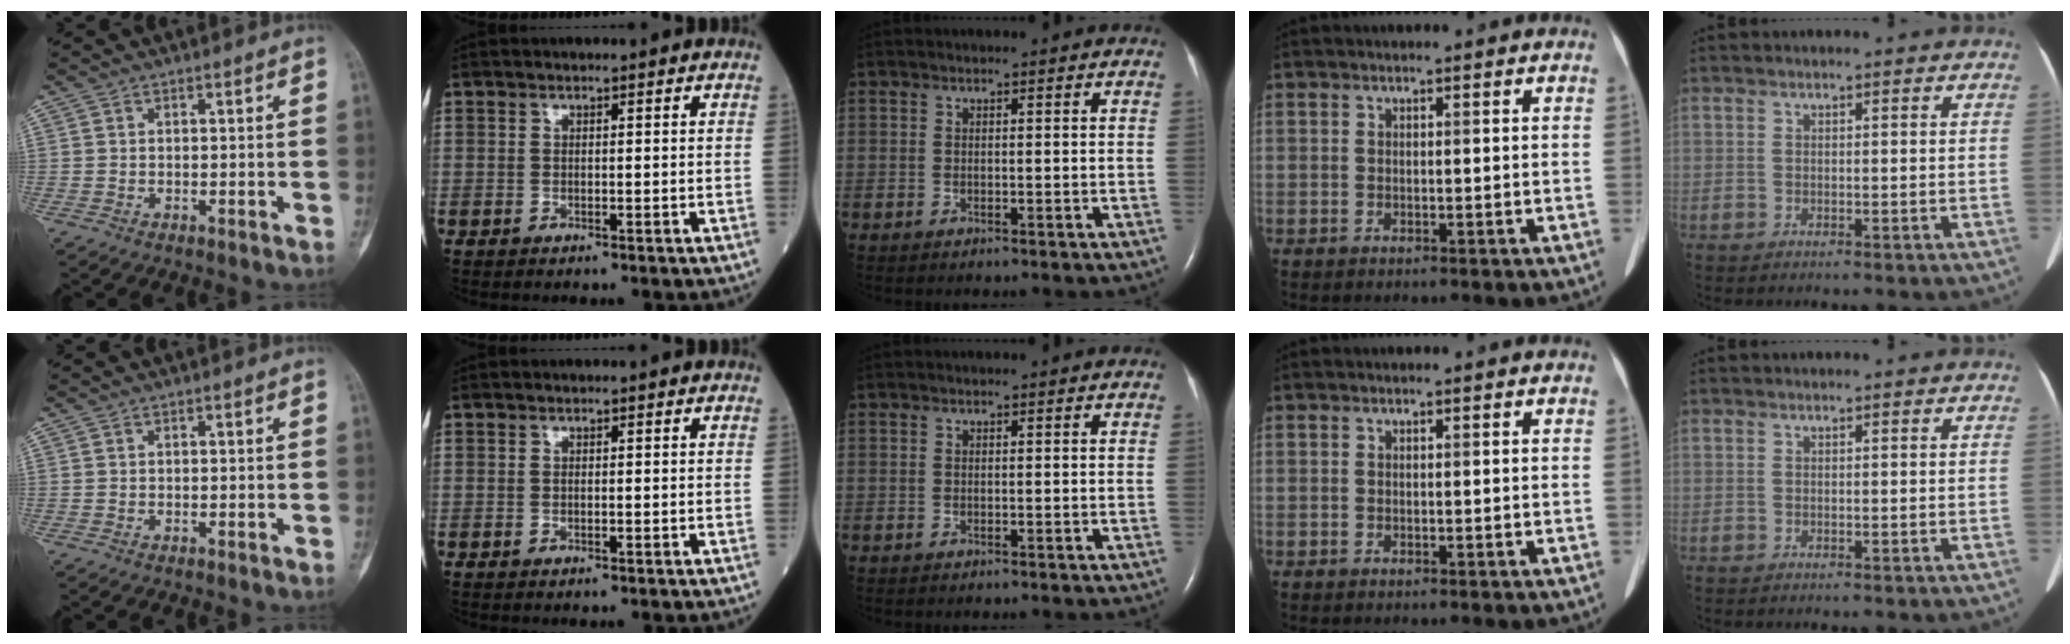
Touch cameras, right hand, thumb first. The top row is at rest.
{}